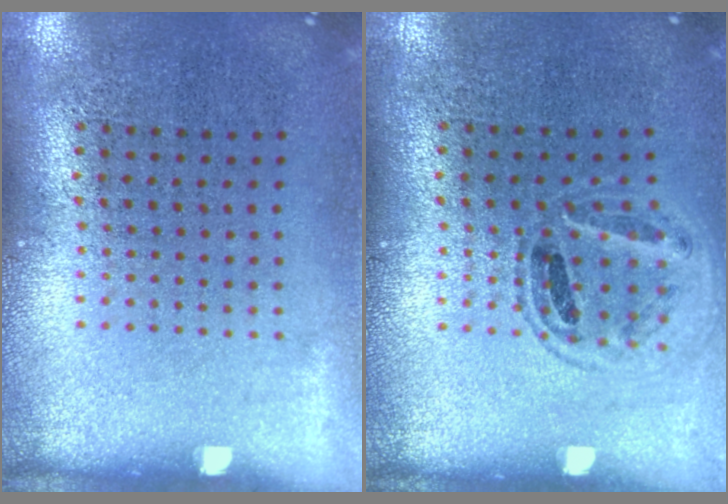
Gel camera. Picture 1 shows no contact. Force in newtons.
{"total": 1.0, "press": 1.0, "slide": 0.3}